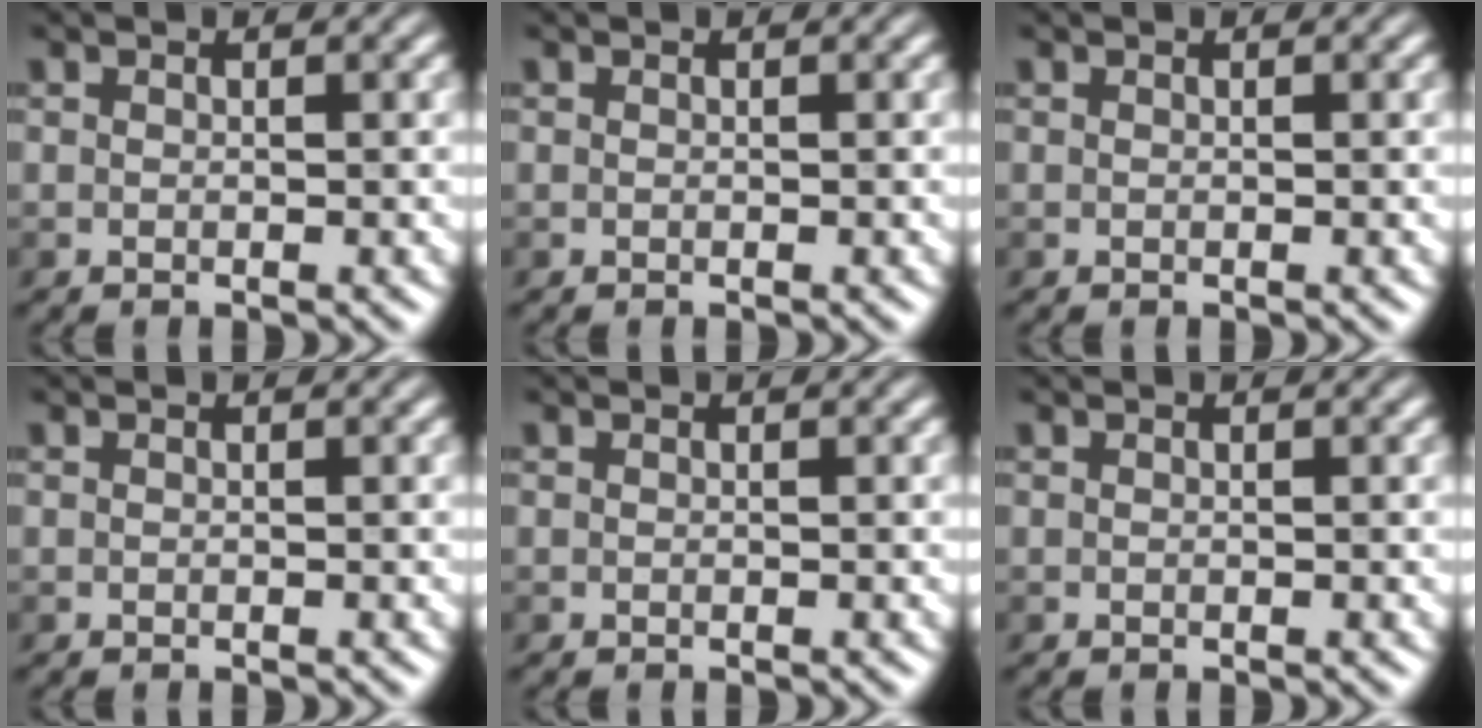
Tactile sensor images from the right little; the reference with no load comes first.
{"total": 0.0}
{"total": 0.0}
{"total": 0.0}
{"total": 0.0}
{"total": 0.0}